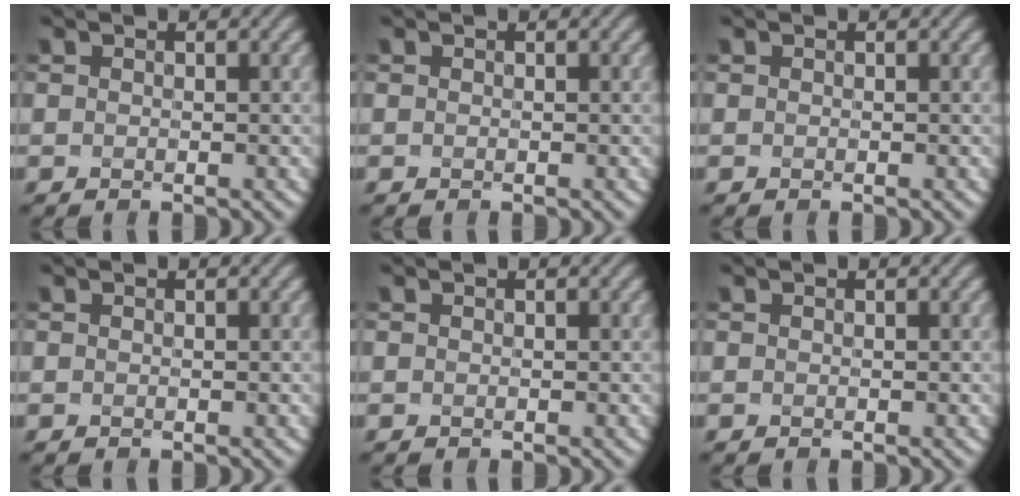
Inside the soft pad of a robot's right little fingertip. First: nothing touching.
{"total": 0.0}
{"total": 0.0}
{"total": 0.0}
{"total": 0.0}
{"total": 0.0}